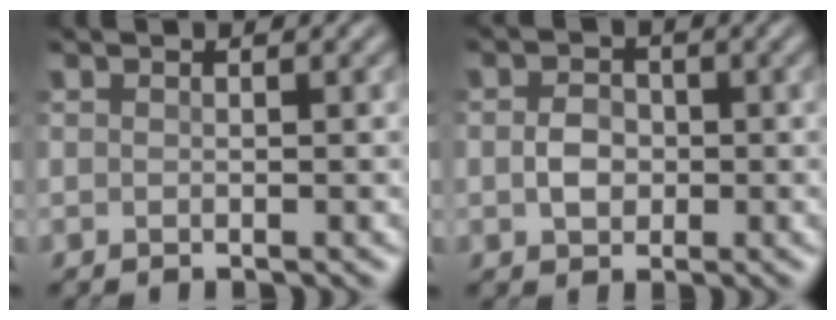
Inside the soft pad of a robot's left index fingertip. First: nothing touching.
{"total": 2.6, "force": [-0.3, 2.0, 1.6], "torque": [-0.031, 0.001, -0.009]}